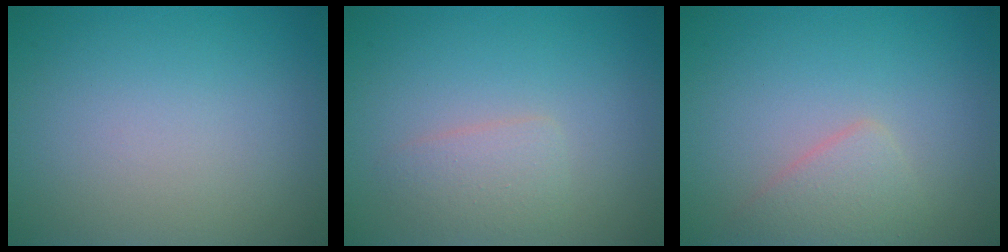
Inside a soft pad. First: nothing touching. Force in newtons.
{"total": 1.9, "press": 1.9, "slide": 0.0}
{"total": 2.2, "press": 2.1, "slide": 0.2}